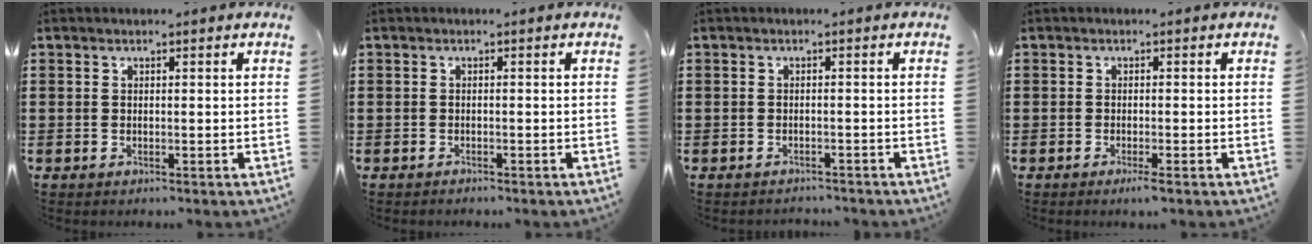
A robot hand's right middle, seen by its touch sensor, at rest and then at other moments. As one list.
[{"total": 0.5, "force": [-0.5, 0.0, 0.0], "torque": [-0.002, -0.001, -0.011]}, {"total": 1.0, "force": [-1.0, 0.0, -0.1], "torque": [-0.002, 0.001, -0.022]}, {"total": 1.3, "force": [-0.8, 0.1, 1.0], "torque": [-0.017, -0.002, -0.015]}]